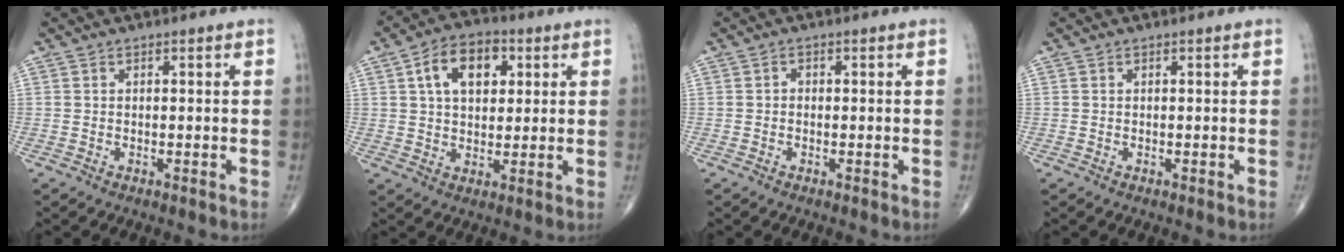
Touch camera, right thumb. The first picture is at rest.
{"total": 10.8, "force": [3.4, 6.7, 7.7], "torque": [-0.101, 0.004, 0.050]}
{"total": 0.7, "force": [-0.2, 0.6, 0.3], "torque": [0.005, 0.002, -0.009]}
{"total": 0.0}